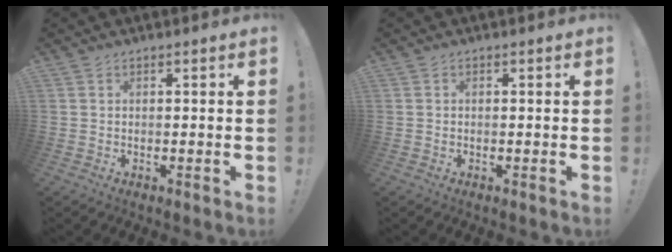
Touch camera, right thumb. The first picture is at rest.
{"total": 0.0}